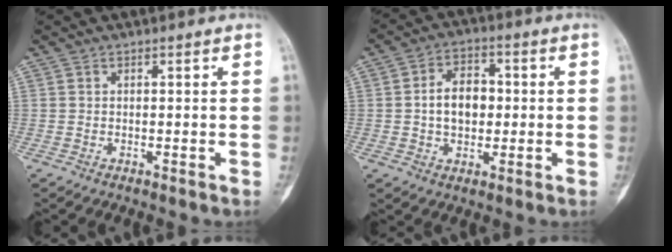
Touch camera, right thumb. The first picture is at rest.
{"total": 8.5, "force": [0.1, 5.9, 6.1], "torque": [-0.080, 0.015, -0.001]}